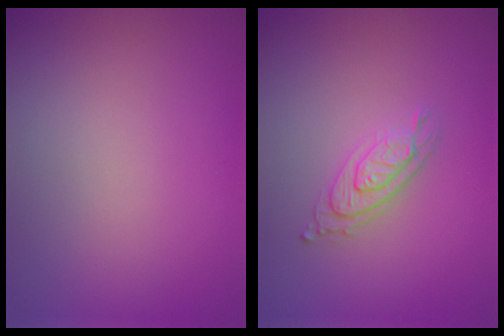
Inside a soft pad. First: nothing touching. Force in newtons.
{"total": 2.8, "press": 2.2, "slide": 1.7}